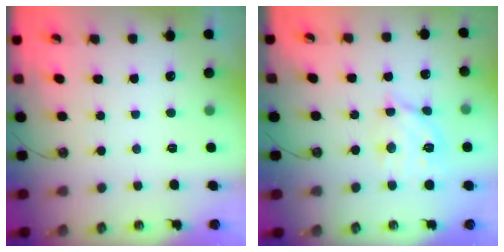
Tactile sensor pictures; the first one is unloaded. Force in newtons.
{"total": 12.6, "press": 12.5, "slide": 1.0}